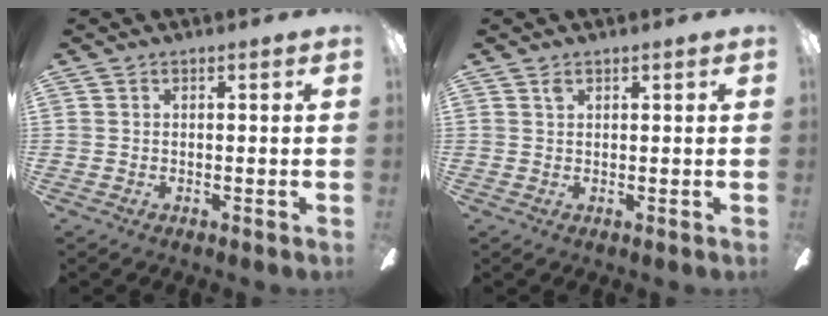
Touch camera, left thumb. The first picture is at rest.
{"total": 1.1, "force": [0.9, 0.5, 0.6], "torque": [-0.015, 0.002, 0.016]}